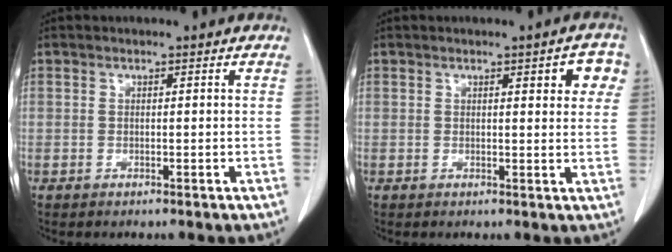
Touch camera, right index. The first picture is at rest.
{"total": 4.2, "force": [1.8, 1.2, 3.6], "torque": [-0.036, 0.005, 0.018]}